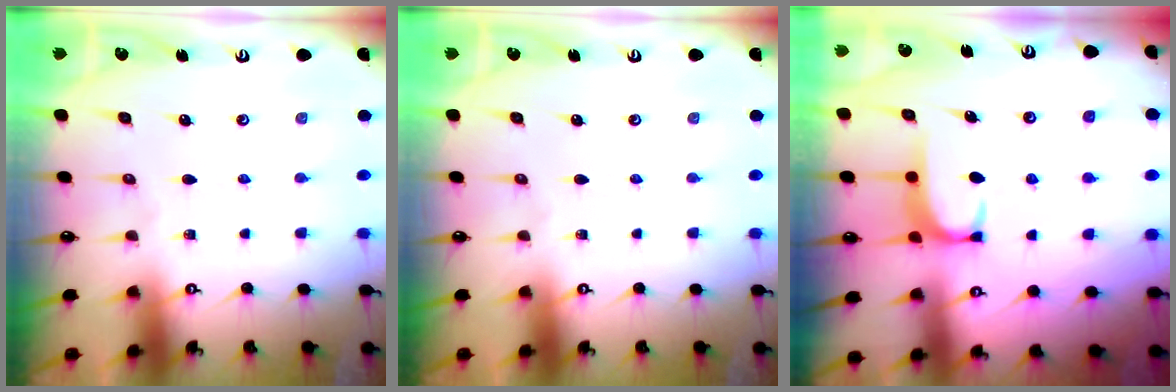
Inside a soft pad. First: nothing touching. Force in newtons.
{"total": 0.0}
{"total": 1.8, "press": 1.7, "slide": 0.4}